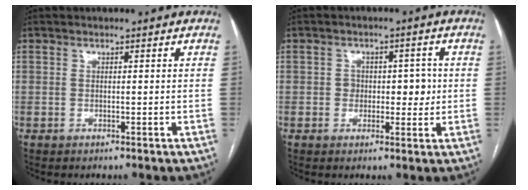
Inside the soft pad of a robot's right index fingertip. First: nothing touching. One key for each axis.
{"total": 4.7, "fx": 0.0, "fy": 3.2, "fz": 3.5, "tx": -0.034, "ty": 0.014, "tz": 0.002}